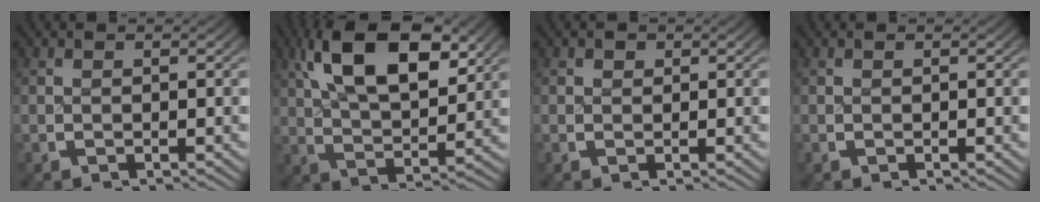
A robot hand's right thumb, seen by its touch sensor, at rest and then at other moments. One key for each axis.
{"total": 11.2, "fx": 3.3, "fy": 6.1, "fz": 8.8, "tx": -0.168, "ty": -0.010, "tz": 0.054}
{"total": 0.8, "fx": 0.4, "fy": 0.7, "fz": 0.3, "tx": -0.003, "ty": -0.004, "tz": 0.007}
{"total": 0.0}